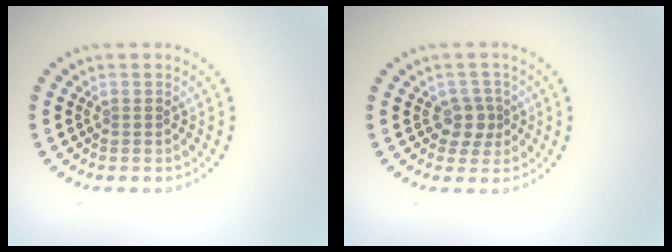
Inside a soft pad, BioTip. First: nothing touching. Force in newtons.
{"total": 2.0, "press": 1.6, "slide": 1.1}